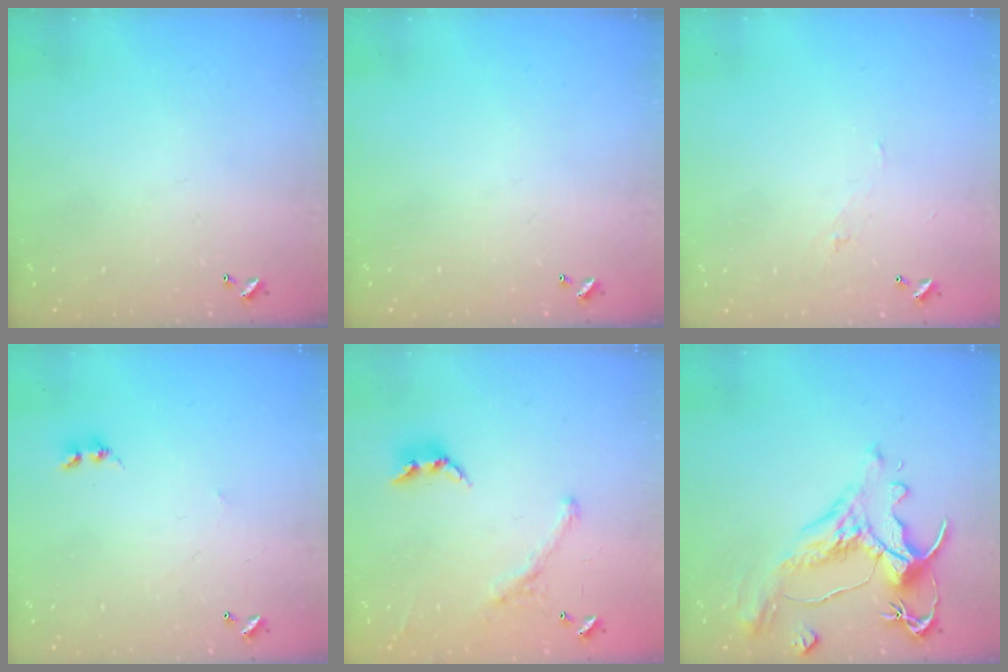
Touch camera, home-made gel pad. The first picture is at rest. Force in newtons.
{"total": 0.0}
{"total": 2.0, "press": 1.9, "slide": 0.5}
{"total": 2.8, "press": 2.7, "slide": 0.4}
{"total": 1.2, "press": 0.5, "slide": 1.1}
{"total": 1.6, "press": 0.3, "slide": 1.5}